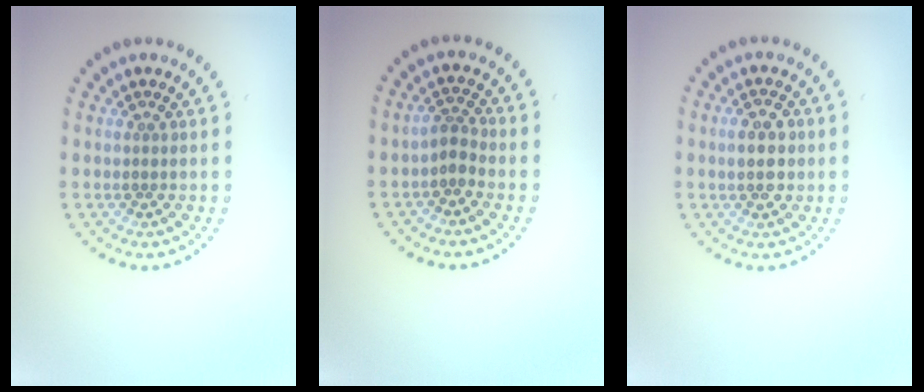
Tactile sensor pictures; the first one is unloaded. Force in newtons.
{"total": 1.6, "press": 1.2, "slide": 1.0}
{"total": 2.9, "press": 2.9, "slide": 0.0}